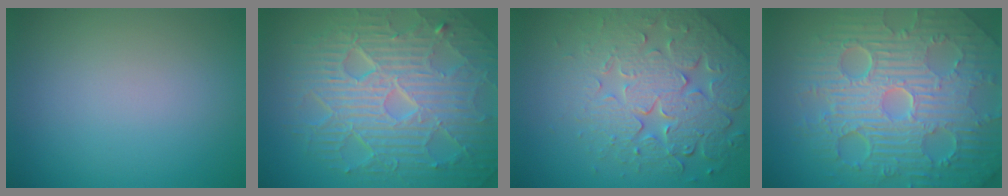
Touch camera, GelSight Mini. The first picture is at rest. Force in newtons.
{"total": 10.6, "press": 6.8, "slide": 8.1}
{"total": 7.7, "press": 5.8, "slide": 5.1}
{"total": 11.8, "press": 7.5, "slide": 9.0}